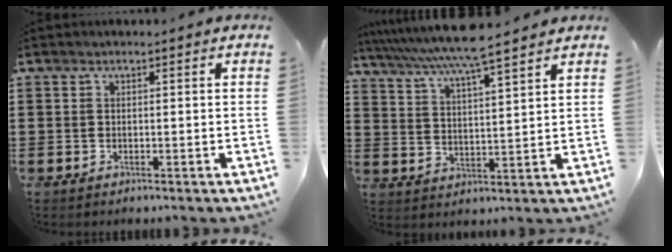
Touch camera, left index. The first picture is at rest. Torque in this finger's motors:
{"motor_torque": [0.63, -0.48, 0.84, 0.21]}